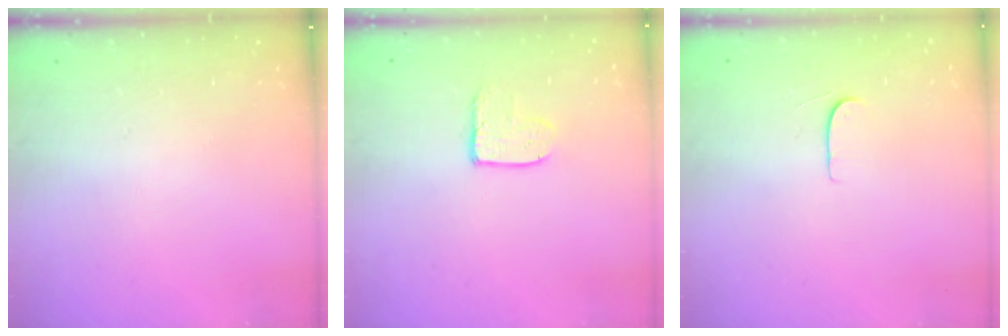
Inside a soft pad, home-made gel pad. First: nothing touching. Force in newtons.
{"total": 5.1, "press": 5.0, "slide": 0.4}
{"total": 4.3, "press": 4.3, "slide": 0.5}